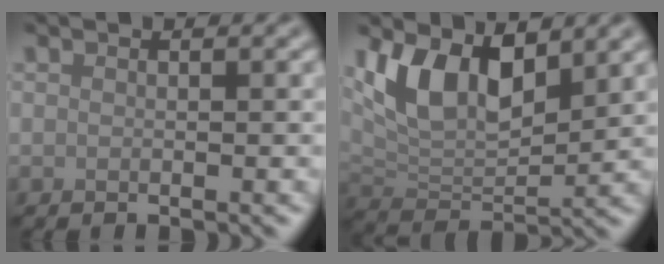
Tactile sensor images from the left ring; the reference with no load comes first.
{"total": 7.2, "force": [3.3, 3.8, 5.2], "torque": [-0.096, -0.008, 0.058]}